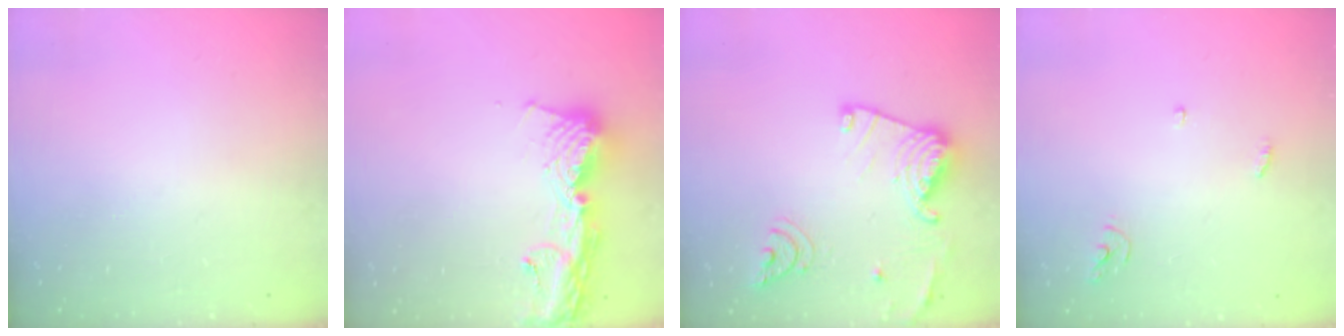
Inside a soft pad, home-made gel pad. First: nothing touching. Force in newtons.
{"total": 13.9, "press": 13.8, "slide": 1.2}
{"total": 17.0, "press": 16.9, "slide": 1.7}
{"total": 3.8, "press": 3.8, "slide": 0.4}